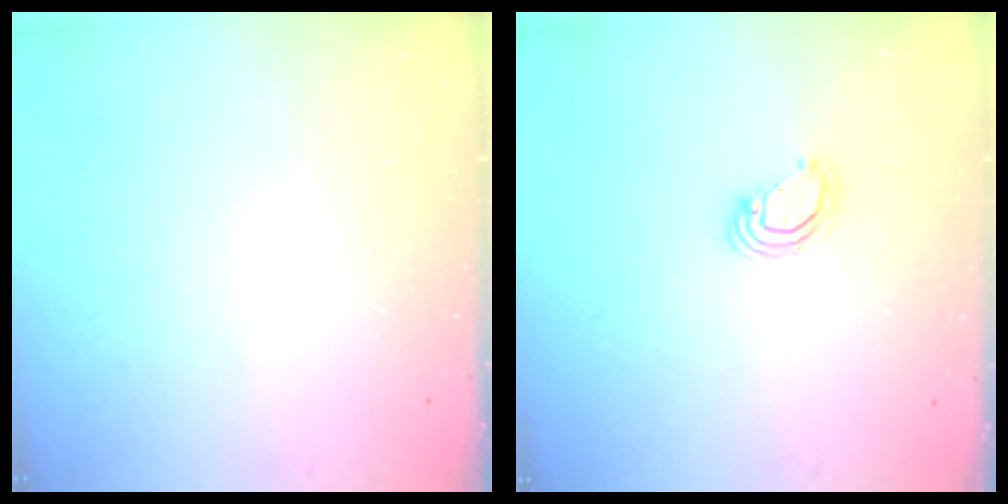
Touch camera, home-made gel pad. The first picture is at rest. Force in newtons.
{"total": 4.1, "press": 4.1, "slide": 0.3}